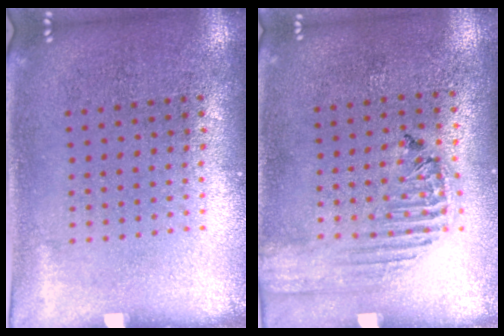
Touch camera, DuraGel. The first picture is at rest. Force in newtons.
{"total": 1.6, "press": 1.6, "slide": 0.4}